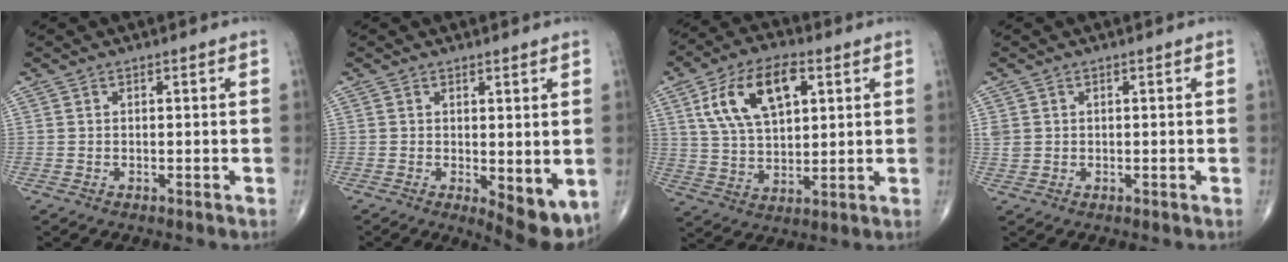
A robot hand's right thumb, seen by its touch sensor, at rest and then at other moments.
{"total": 7.0, "force": [-0.9, 2.8, 6.4], "torque": [-0.078, -0.019, -0.005]}
{"total": 14.7, "force": [5.4, 7.8, 11.3], "torque": [-0.192, -0.002, 0.099]}
{"total": 1.8, "force": [0.4, 1.6, 0.8], "torque": [-0.016, 0.004, 0.013]}